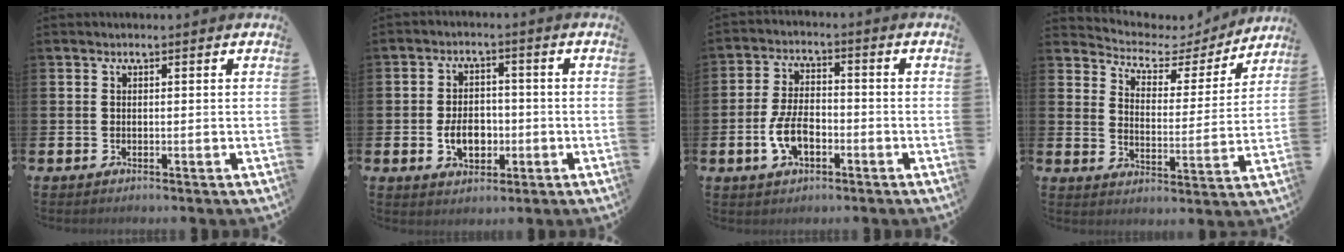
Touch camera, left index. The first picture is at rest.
{"total": 4.9, "force": [-1.2, 3.5, 3.3], "torque": [-0.045, 0.000, -0.026]}
{"total": 6.1, "force": [-2.2, 3.3, 4.7], "torque": [-0.090, 0.007, -0.042]}
{"total": 5.0, "force": [4.3, 2.2, 1.1], "torque": [-0.052, -0.032, 0.067]}